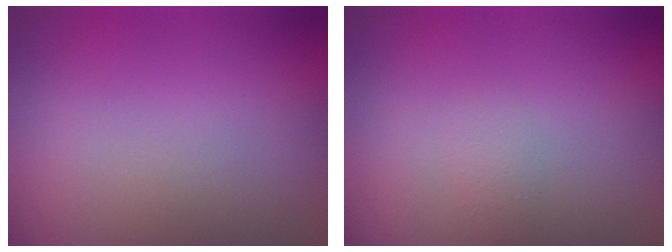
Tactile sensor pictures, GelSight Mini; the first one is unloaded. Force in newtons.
{"total": 0.8, "press": 0.8, "slide": 0.0}